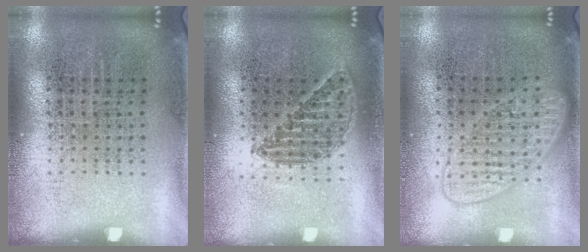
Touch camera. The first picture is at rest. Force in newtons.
{"total": 1.2, "press": 1.1, "slide": 0.5}
{"total": 1.5, "press": 1.5, "slide": 0.2}